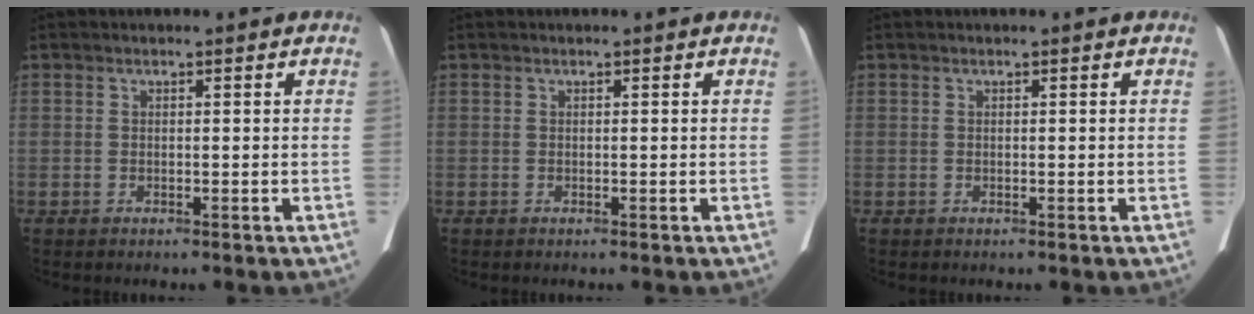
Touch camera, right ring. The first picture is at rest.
{"total": 0.0}
{"total": 0.0}